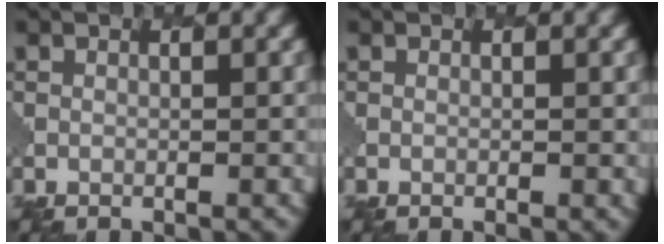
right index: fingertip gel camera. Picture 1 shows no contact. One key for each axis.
{"total": 0.5, "fx": 0.0, "fy": 0.2, "fz": 0.5, "tx": -0.005, "ty": -0.003, "tz": 0.002}